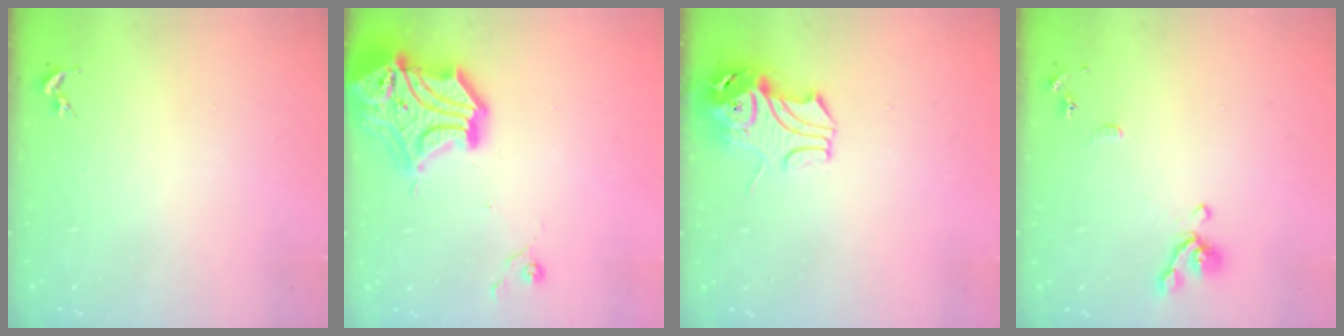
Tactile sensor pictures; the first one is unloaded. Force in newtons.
{"total": 21.9, "press": 21.7, "slide": 2.9}
{"total": 9.1, "press": 9.0, "slide": 1.4}
{"total": 9.9, "press": 9.8, "slide": 1.3}